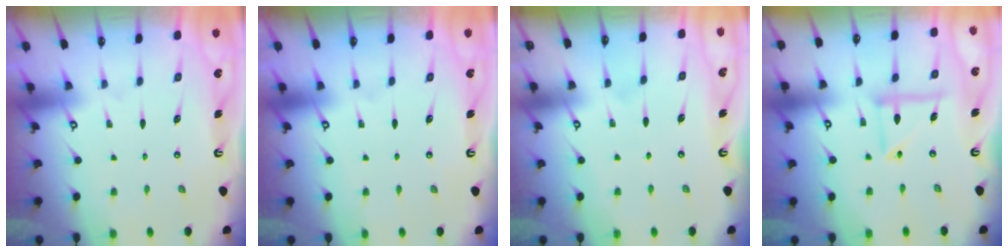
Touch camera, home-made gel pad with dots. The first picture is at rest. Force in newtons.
{"total": 0.0}
{"total": 3.1, "press": 3.1, "slide": 0.2}
{"total": 11.2, "press": 11.1, "slide": 1.3}